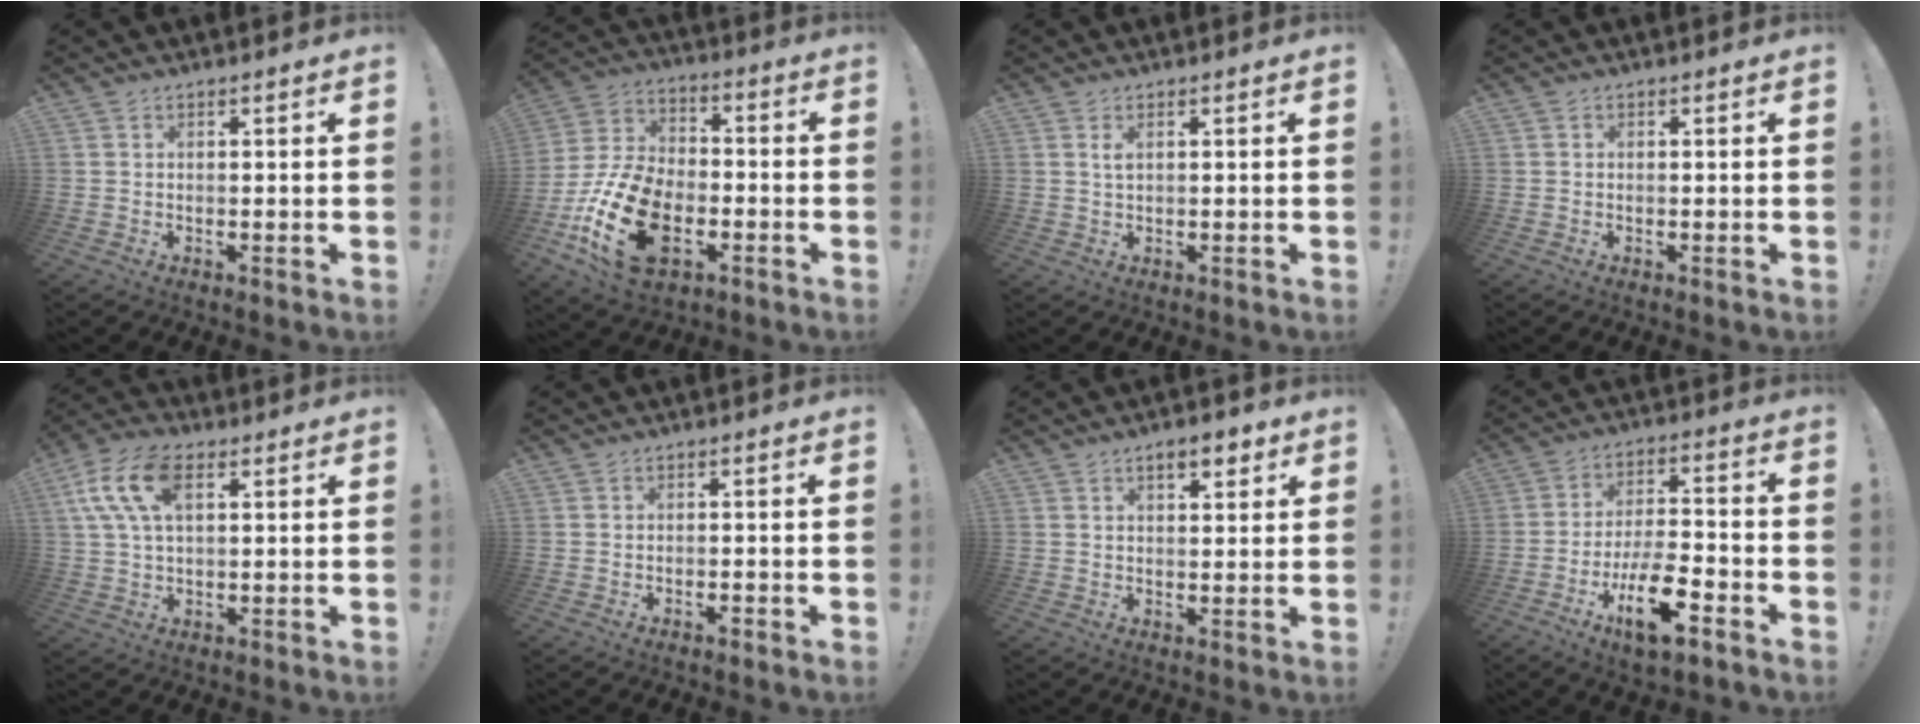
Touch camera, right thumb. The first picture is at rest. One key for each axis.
{"total": 21.9, "fx": -7.6, "fy": 13.6, "fz": 15.4, "tx": -0.283, "ty": 0.047, "tz": -0.121}
{"total": 1.4, "fx": 0.6, "fy": 0.4, "fz": 1.2, "tx": -0.023, "ty": 0.001, "tz": 0.009}
{"total": 0.0}
{"total": 13.5, "fx": 4.4, "fy": 7.6, "fz": 10.2, "tx": -0.198, "ty": 0.002, "tz": 0.083}
{"total": 1.1, "fx": -0.8, "fy": 0.1, "fz": 0.7, "tx": -0.010, "ty": 0.002, "tz": -0.014}
{"total": 4.9, "fx": 2.9, "fy": 2.1, "fz": 3.3, "tx": -0.038, "ty": -0.011, "tz": 0.046}
{"total": 14.7, "fx": -7.4, "fy": 5.3, "fz": 11.5, "tx": -0.195, "ty": 0.040, "tz": -0.120}